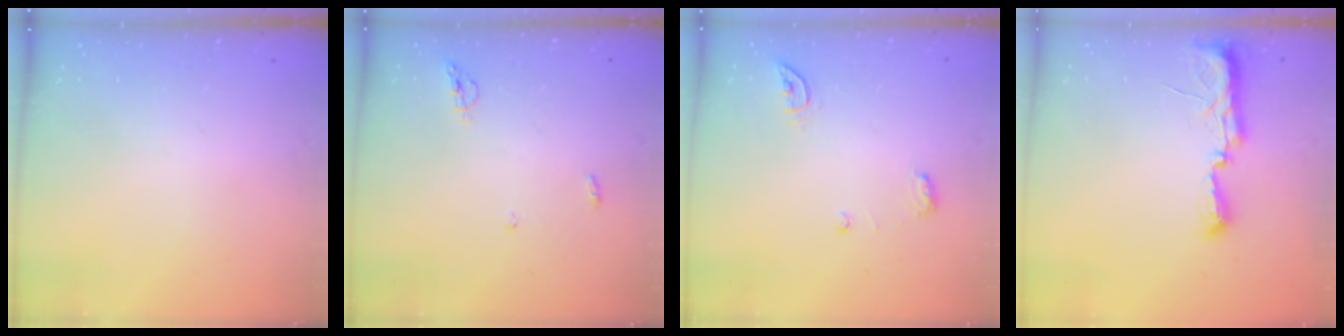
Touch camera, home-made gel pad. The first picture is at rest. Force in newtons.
{"total": 5.0, "press": 4.9, "slide": 0.2}
{"total": 5.5, "press": 5.5, "slide": 0.2}
{"total": 9.4, "press": 8.3, "slide": 4.5}